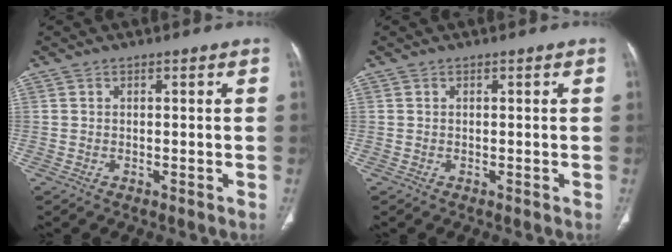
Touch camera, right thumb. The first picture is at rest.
{"total": 0.0}